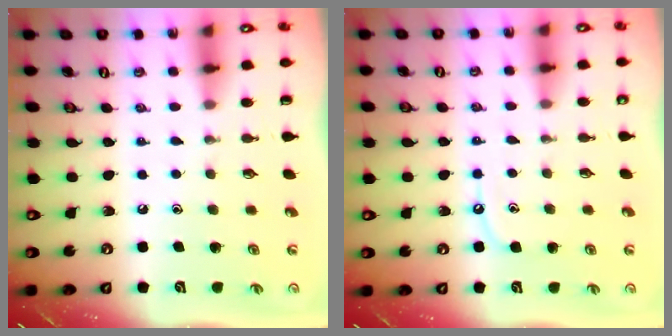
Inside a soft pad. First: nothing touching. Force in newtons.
{"total": 5.2, "press": 5.2, "slide": 0.7}